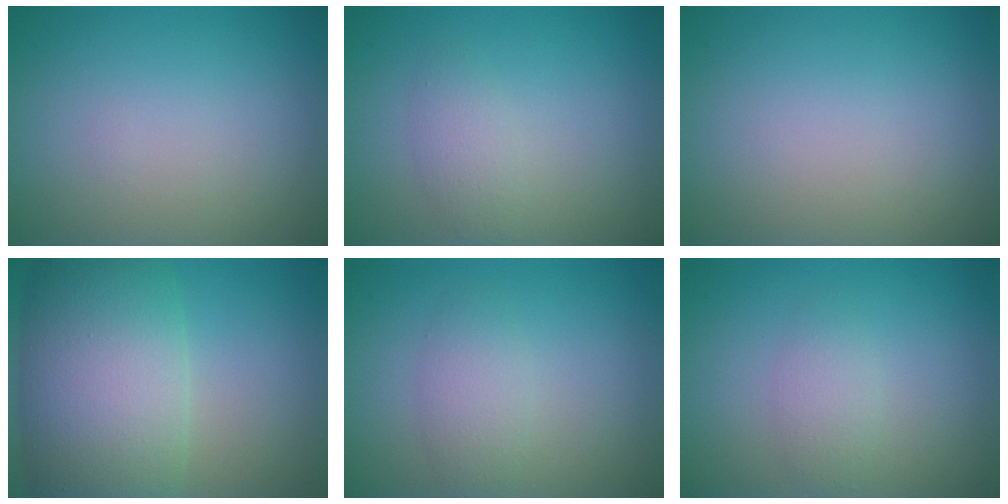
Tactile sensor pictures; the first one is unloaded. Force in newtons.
{"total": 1.8, "press": 1.8, "slide": 0.1}
{"total": 0.0}
{"total": 11.7, "press": 11.7, "slide": 0.1}
{"total": 2.1, "press": 2.1, "slide": 0.1}
{"total": 1.7, "press": 1.7, "slide": 0.0}